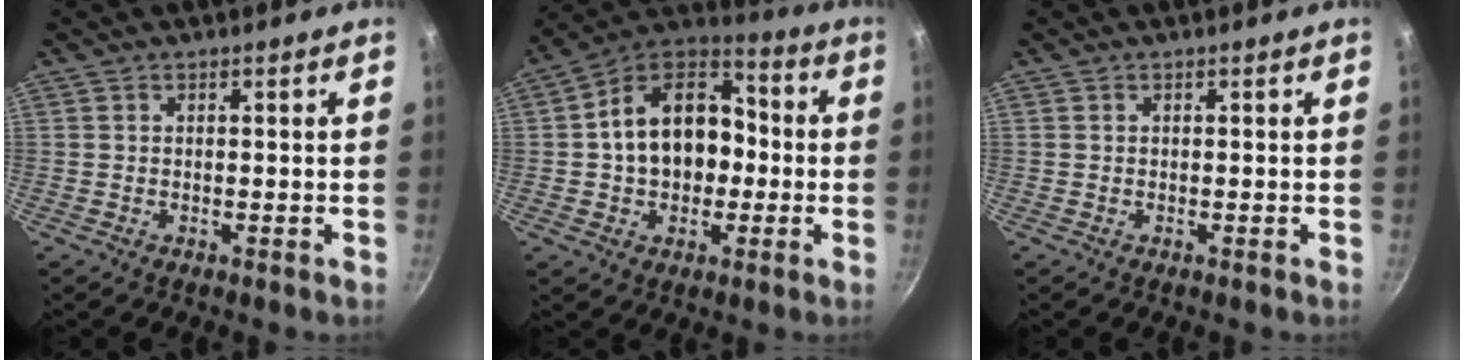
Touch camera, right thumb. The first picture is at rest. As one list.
[{"total": 17.8, "force": [-0.1, 12.9, 12.2], "torque": [-0.168, 0.045, -0.015]}, {"total": 0.0}]